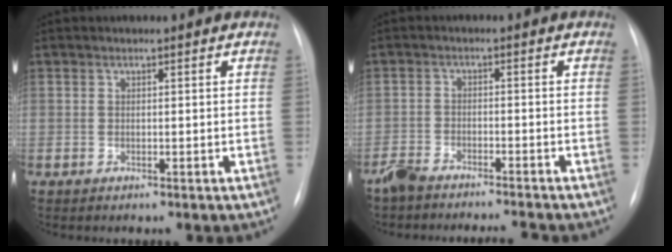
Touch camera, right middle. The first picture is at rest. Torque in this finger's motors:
{"motor_torque": [-0.06, -0.24, 0.08, 0.03]}